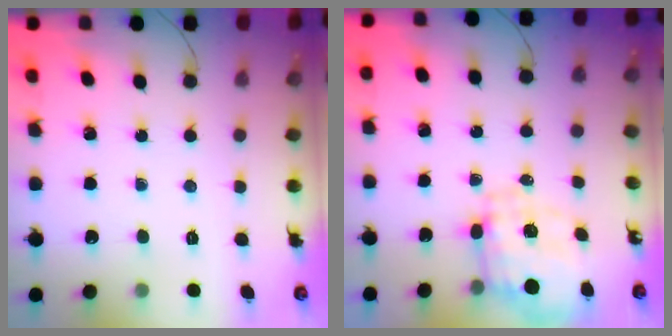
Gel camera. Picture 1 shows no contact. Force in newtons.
{"total": 3.6, "press": 3.3, "slide": 1.4}